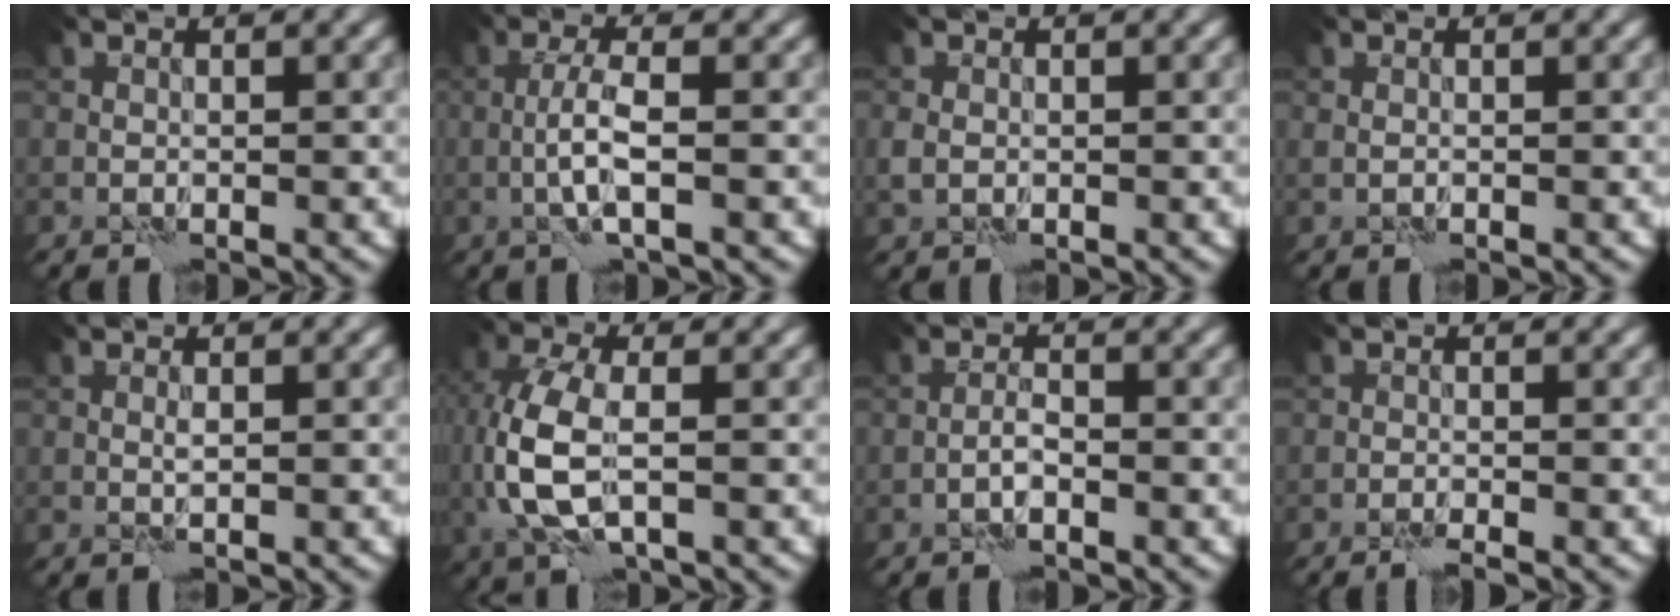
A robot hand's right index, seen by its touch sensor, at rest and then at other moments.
{"total": 3.2, "force": [-0.8, 0.4, 3.1], "torque": [-0.065, 0.008, -0.022]}
{"total": 1.7, "force": [-0.4, 1.3, 1.0], "torque": [-0.023, -0.003, -0.011]}
{"total": 0.5, "force": [-0.1, 0.3, 0.4], "torque": [-0.011, 0.001, -0.004]}
{"total": 0.7, "force": [0.1, 0.0, 0.6], "torque": [-0.015, 0.001, 0.001]}
{"total": 6.9, "force": [0.1, 3.8, 5.8], "torque": [-0.149, -0.001, 0.000]}
{"total": 1.3, "force": [-0.8, 0.2, 1.0], "torque": [-0.022, 0.006, -0.021]}
{"total": 1.7, "force": [-1.3, -0.1, 1.1], "torque": [-0.027, 0.003, -0.028]}